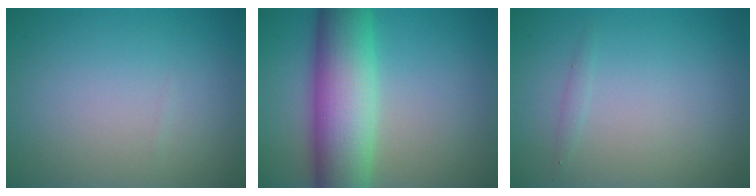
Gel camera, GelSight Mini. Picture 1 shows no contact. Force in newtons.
{"total": 10.3, "press": 10.3, "slide": 0.5}
{"total": 0.6, "press": 0.6, "slide": 0.0}